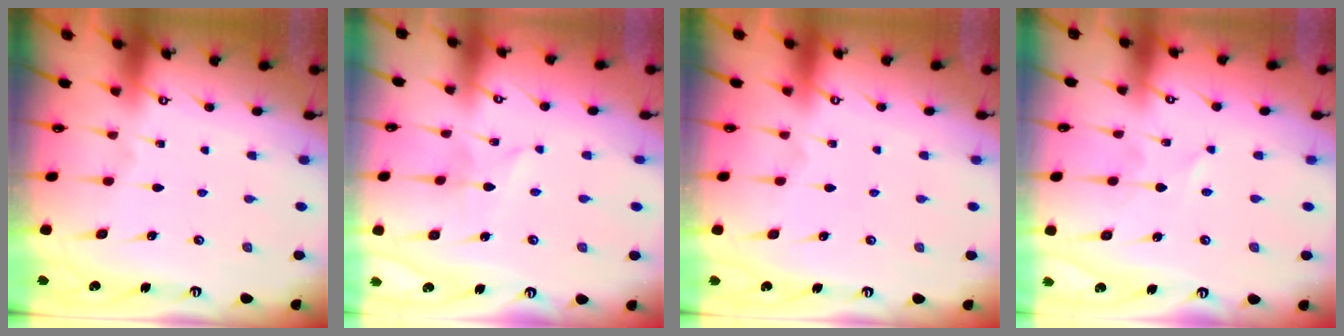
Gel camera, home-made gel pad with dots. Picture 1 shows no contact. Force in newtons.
{"total": 1.6, "press": 1.6, "slide": 0.2}
{"total": 0.0}
{"total": 0.0}